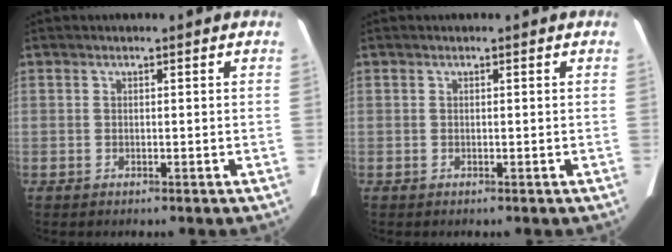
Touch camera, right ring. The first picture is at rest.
{"total": 0.0}